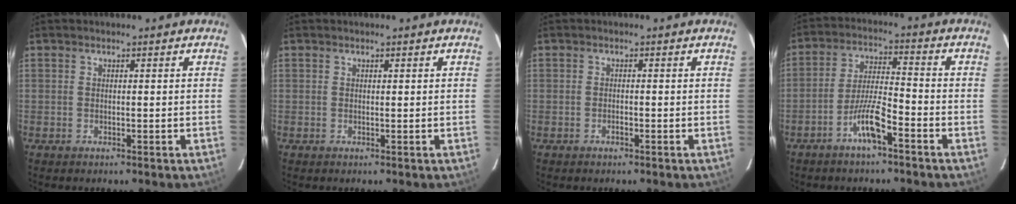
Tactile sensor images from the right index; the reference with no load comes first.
{"total": 0.0}
{"total": 0.8, "force": [-0.5, 0.2, 0.6], "torque": [-0.014, 0.001, -0.008]}
{"total": 7.1, "force": [-4.2, 0.9, 5.7], "torque": [-0.116, 0.008, -0.078]}